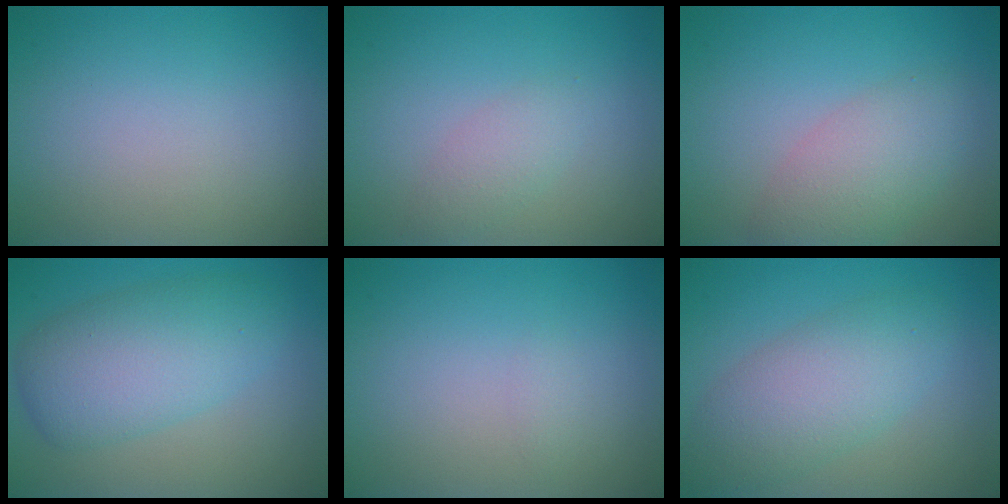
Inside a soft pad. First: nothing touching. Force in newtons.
{"total": 1.8, "press": 1.8, "slide": 0.1}
{"total": 4.2, "press": 4.2, "slide": 0.2}
{"total": 6.5, "press": 6.5, "slide": 0.1}
{"total": 0.6, "press": 0.6, "slide": 0.0}
{"total": 5.3, "press": 5.3, "slide": 0.2}